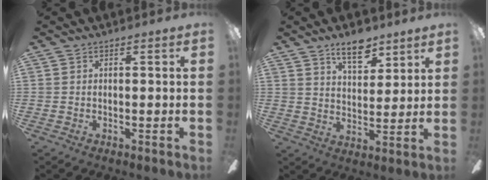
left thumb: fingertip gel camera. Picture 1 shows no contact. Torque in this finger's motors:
{"motor_torque": [0.93, 0.34, 1.29, -0.74, 0.05]}